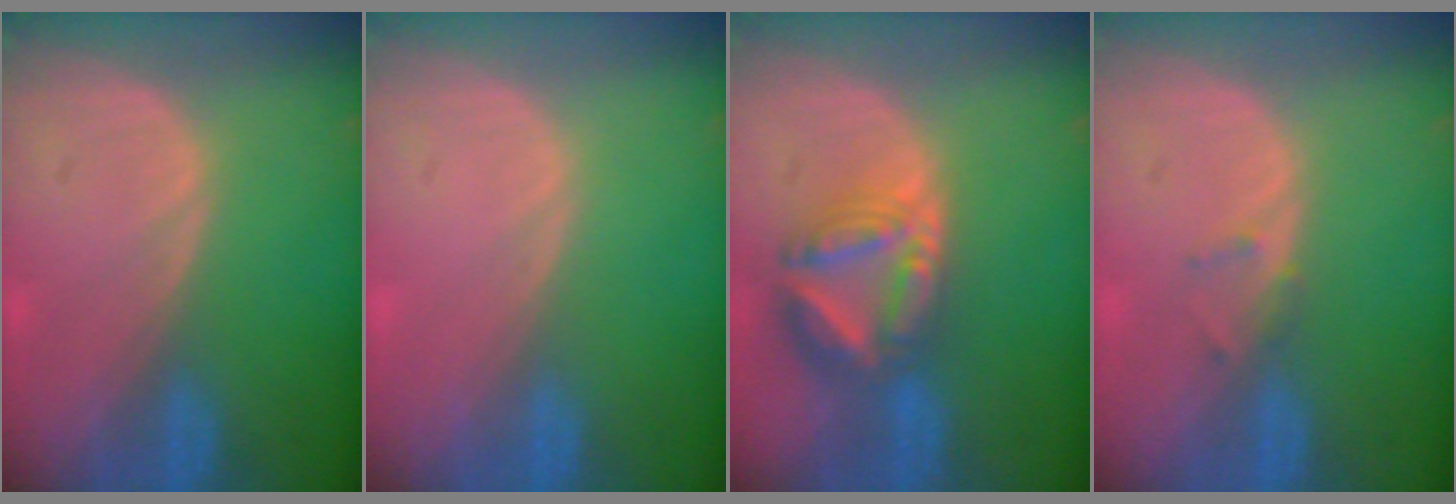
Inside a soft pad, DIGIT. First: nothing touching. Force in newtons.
{"total": 0.0}
{"total": 8.3, "press": 7.1, "slide": 4.2}
{"total": 1.3, "press": 1.1, "slide": 0.8}